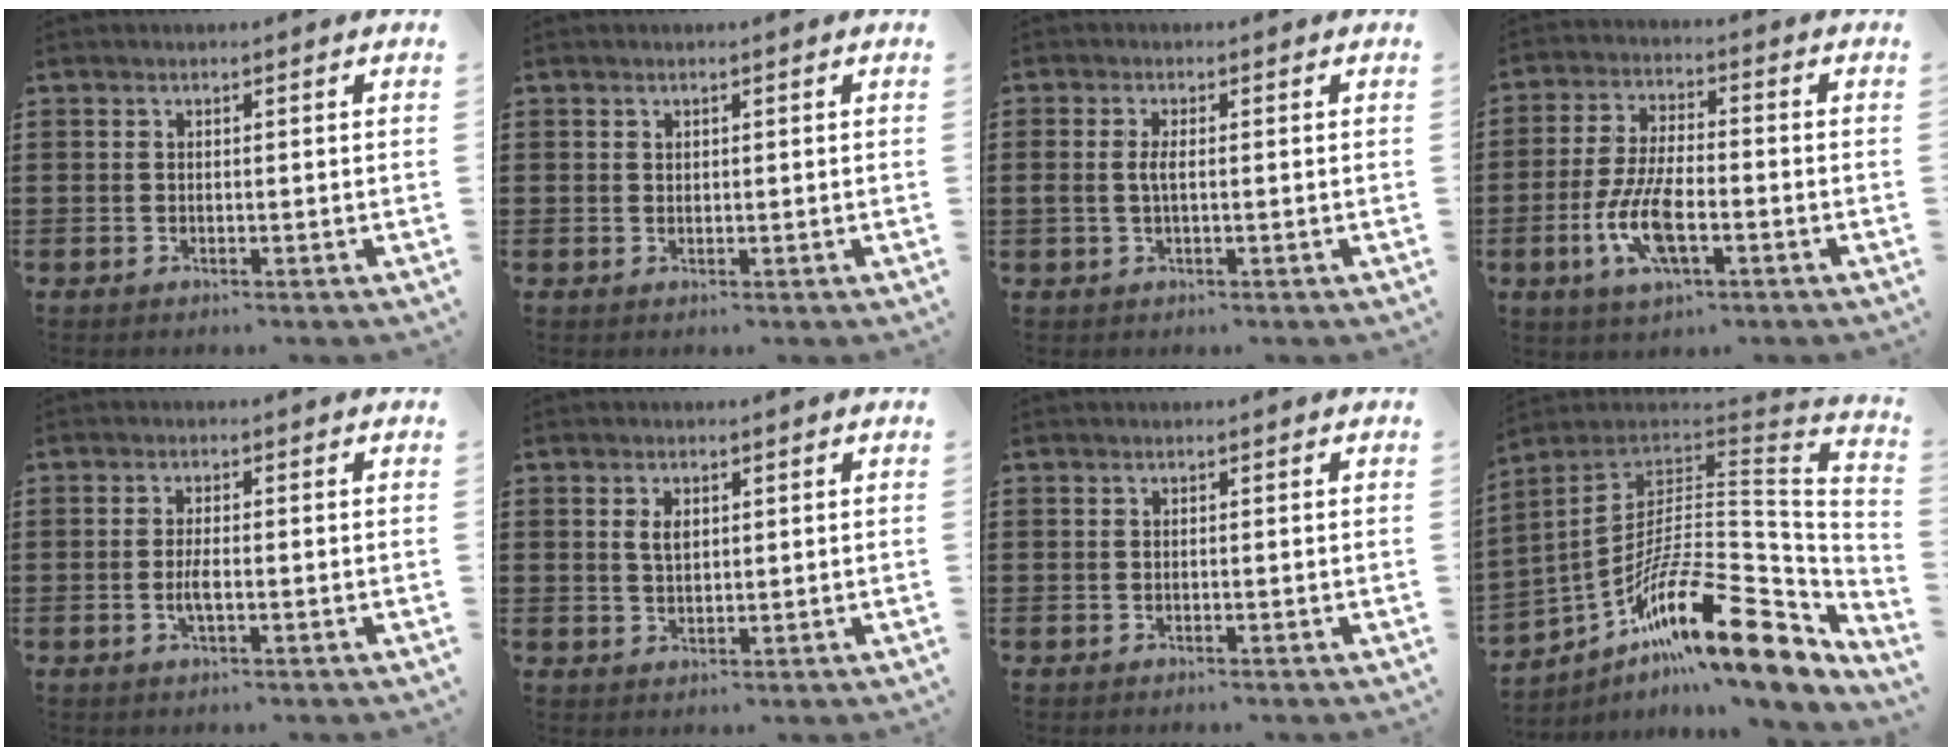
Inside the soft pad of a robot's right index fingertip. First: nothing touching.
{"total": 0.6, "force": [0.4, 0.5, 0.1], "torque": [-0.005, 0.001, 0.008]}
{"total": 2.2, "force": [-0.2, 0.7, 2.1], "torque": [-0.054, -0.005, -0.009]}
{"total": 9.3, "force": [-3.2, 3.5, 8.0], "torque": [-0.185, -0.012, -0.063]}
{"total": 2.5, "force": [-0.6, 0.6, 2.4], "torque": [-0.050, -0.004, -0.013]}
{"total": 2.4, "force": [0.7, 1.4, 1.9], "torque": [-0.041, 0.006, 0.012]}
{"total": 0.0}
{"total": 20.0, "force": [-10.5, 5.8, 16.0], "torque": [-0.285, 0.005, -0.192]}